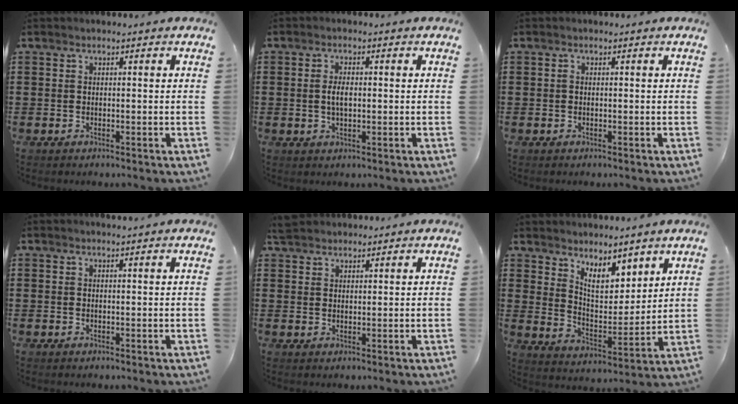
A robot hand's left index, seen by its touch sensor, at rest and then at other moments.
{"total": 2.8, "force": [0.0, 1.2, 2.5], "torque": [-0.051, 0.003, -0.002]}
{"total": 0.5, "force": [-0.1, 0.2, 0.5], "torque": [-0.012, -0.002, -0.001]}
{"total": 0.6, "force": [0.5, -0.1, 0.3], "torque": [-0.006, -0.002, 0.010]}
{"total": 2.4, "force": [2.3, 0.7, 0.2], "torque": [-0.011, 0.001, 0.045]}
{"total": 7.1, "force": [5.8, 3.0, 2.8], "torque": [-0.061, -0.025, 0.106]}